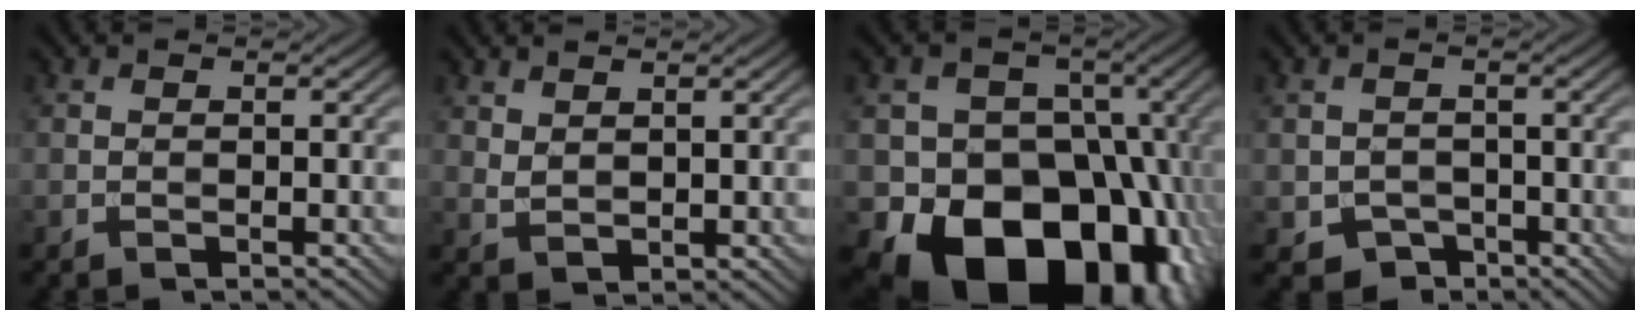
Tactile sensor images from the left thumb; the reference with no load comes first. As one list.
[{"total": 2.3, "force": [1.8, 1.0, 1.0], "torque": [-0.027, -0.004, 0.043]}, {"total": 21.6, "force": [-9.2, 16.3, 10.6], "torque": [-0.136, -0.049, -0.157]}, {"total": 3.2, "force": [-1.4, 2.7, 1.0], "torque": [-0.022, -0.009, -0.029]}]